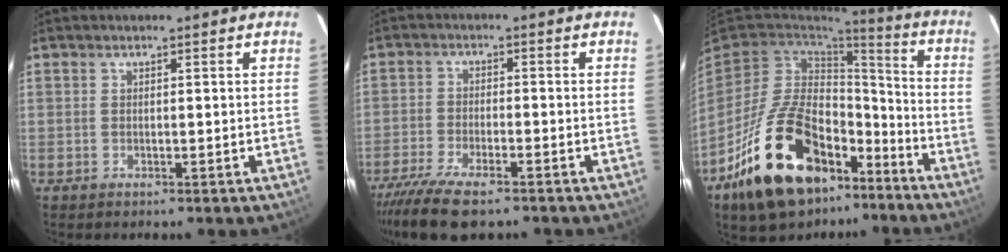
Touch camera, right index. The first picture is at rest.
{"total": 10.1, "force": [-8.0, 2.2, 5.8], "torque": [-0.140, -0.036, -0.151]}
{"total": 24.8, "force": [-14.1, 13.6, 15.1], "torque": [-0.300, 0.010, -0.215]}